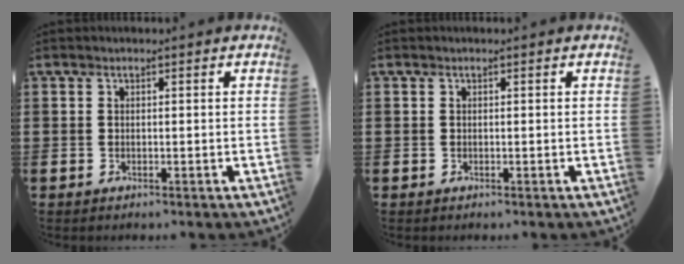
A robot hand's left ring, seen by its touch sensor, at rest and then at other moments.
{"total": 0.0}